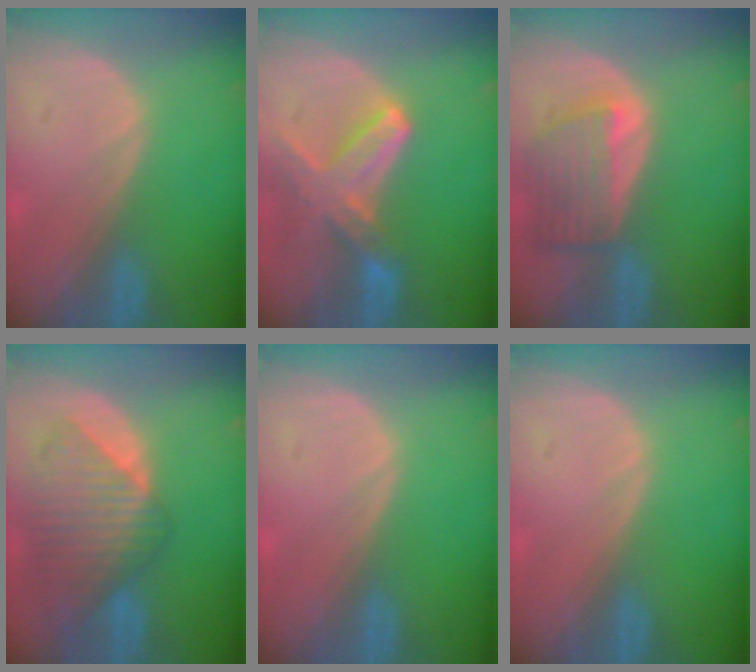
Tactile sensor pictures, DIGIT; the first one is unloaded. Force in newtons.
{"total": 7.9, "press": 7.0, "slide": 3.6}
{"total": 6.6, "press": 6.3, "slide": 1.9}
{"total": 9.5, "press": 8.4, "slide": 4.6}
{"total": 0.0}
{"total": 0.0}